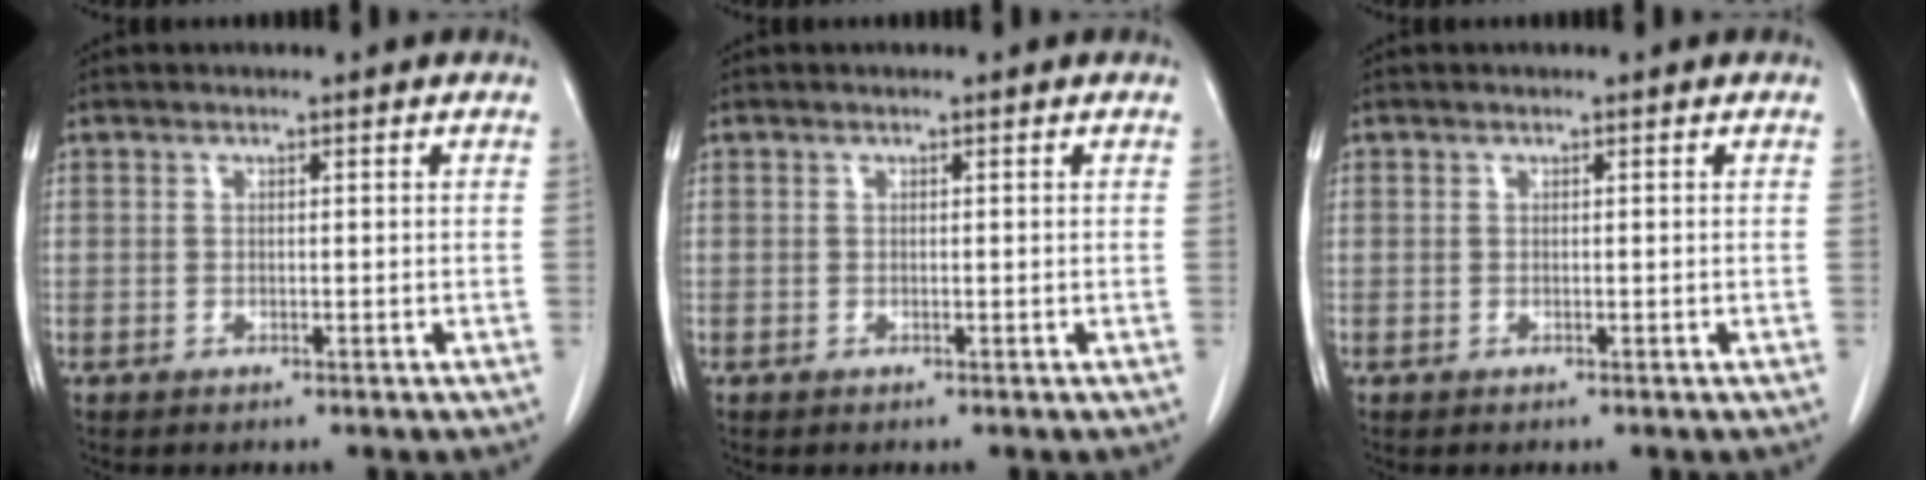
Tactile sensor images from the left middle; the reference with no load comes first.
{"total": 0.0}
{"total": 0.0}